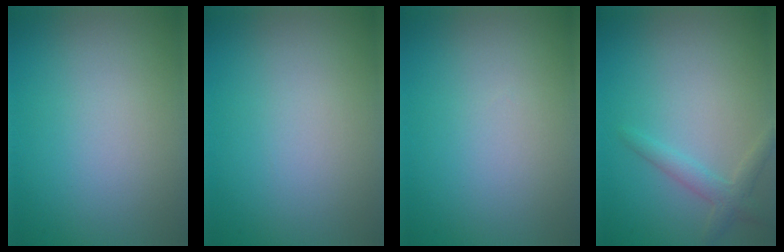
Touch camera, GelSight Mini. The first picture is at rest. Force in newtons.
{"total": 0.0}
{"total": 0.0}
{"total": 2.0, "press": 2.0, "slide": 0.1}